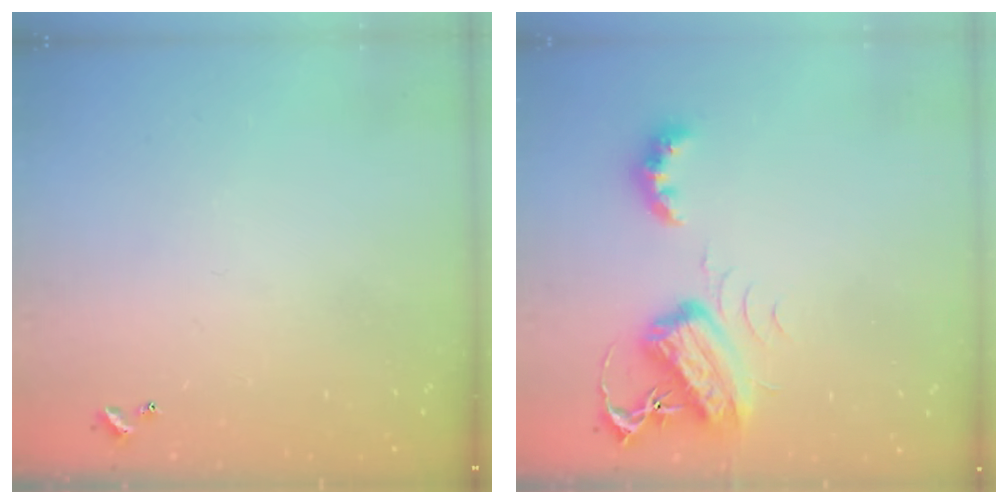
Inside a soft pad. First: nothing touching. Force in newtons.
{"total": 7.0, "press": 7.0, "slide": 0.1}